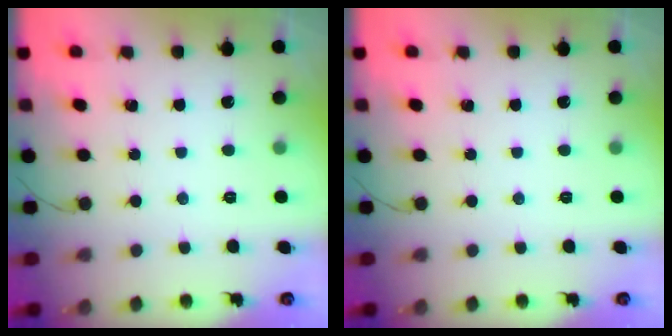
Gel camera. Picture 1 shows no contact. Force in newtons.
{"total": 0.0}